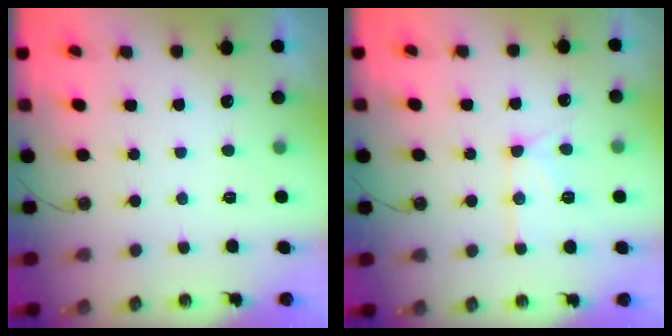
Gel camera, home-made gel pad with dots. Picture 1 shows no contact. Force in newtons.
{"total": 12.4, "press": 12.4, "slide": 1.1}